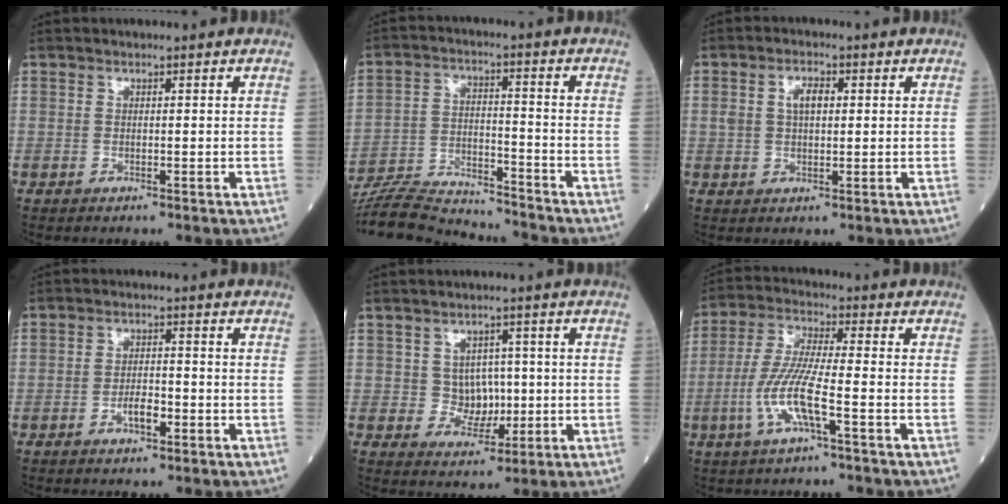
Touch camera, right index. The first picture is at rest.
{"total": 14.8, "force": [-14.4, 1.1, 3.2], "torque": [-0.061, 0.008, -0.239]}
{"total": 3.7, "force": [0.8, 1.8, 3.1], "torque": [-0.065, 0.014, 0.019]}
{"total": 3.1, "force": [-1.4, 1.0, 2.5], "torque": [-0.044, 0.004, -0.026]}
{"total": 4.4, "force": [0.1, 3.9, 2.0], "torque": [-0.020, 0.006, 0.009]}
{"total": 8.8, "force": [-3.1, 0.5, 8.2], "torque": [-0.172, -0.002, -0.065]}